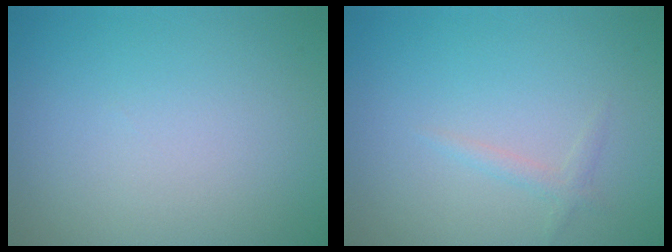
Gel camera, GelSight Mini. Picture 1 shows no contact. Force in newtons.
{"total": 0.9, "press": 0.9, "slide": 0.1}